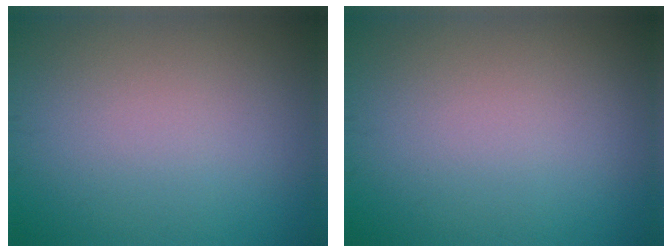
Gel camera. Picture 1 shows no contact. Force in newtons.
{"total": 0.0}